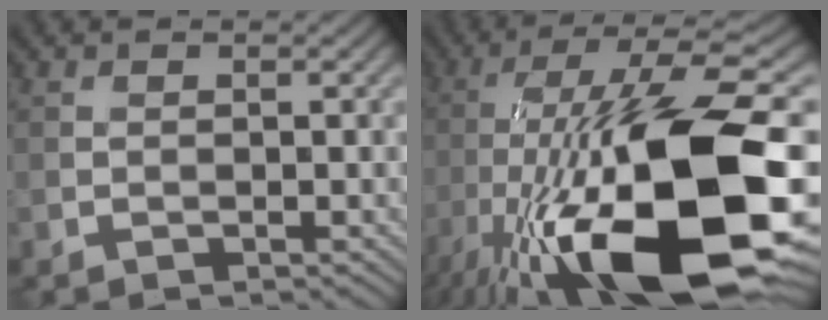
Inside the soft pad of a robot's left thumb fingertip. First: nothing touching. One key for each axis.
{"total": 21.4, "fx": -7.0, "fy": 7.3, "fz": 18.8, "tx": -0.331, "ty": 0.005, "tz": -0.124}